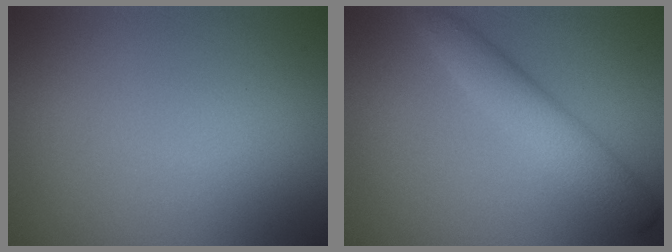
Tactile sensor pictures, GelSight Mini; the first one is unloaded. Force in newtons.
{"total": 3.8, "press": 3.8, "slide": 0.1}